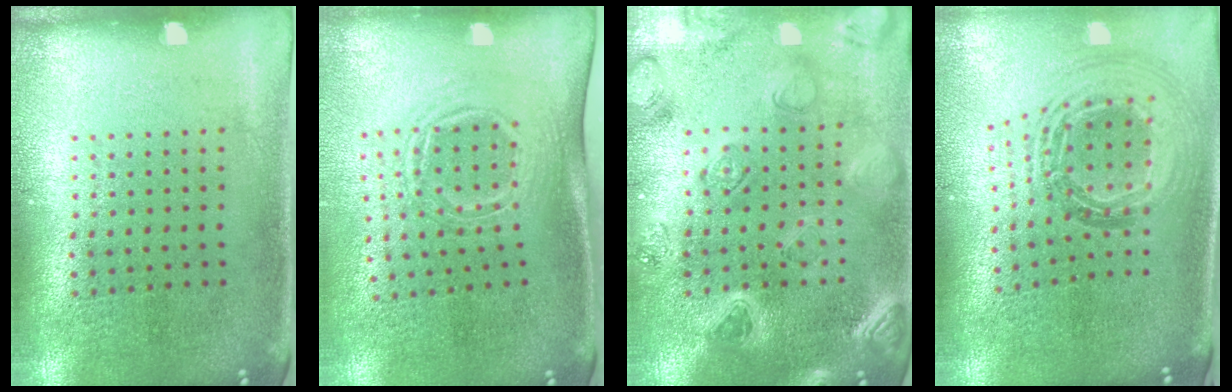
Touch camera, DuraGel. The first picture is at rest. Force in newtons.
{"total": 1.7, "press": 1.1, "slide": 1.2}
{"total": 2.3, "press": 2.3, "slide": 0.3}
{"total": 1.3, "press": 1.2, "slide": 0.6}